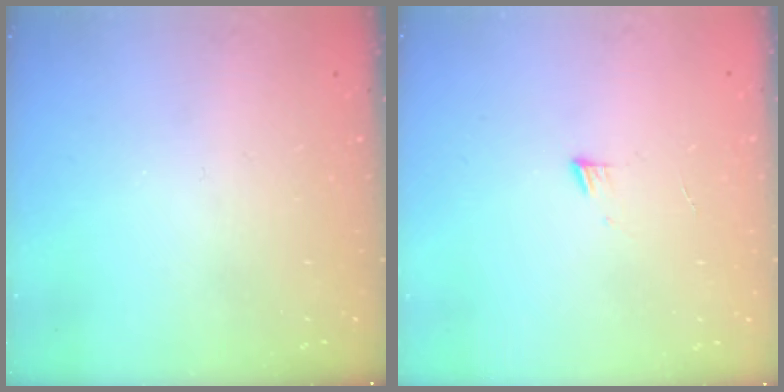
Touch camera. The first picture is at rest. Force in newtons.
{"total": 3.5, "press": 3.4, "slide": 0.4}